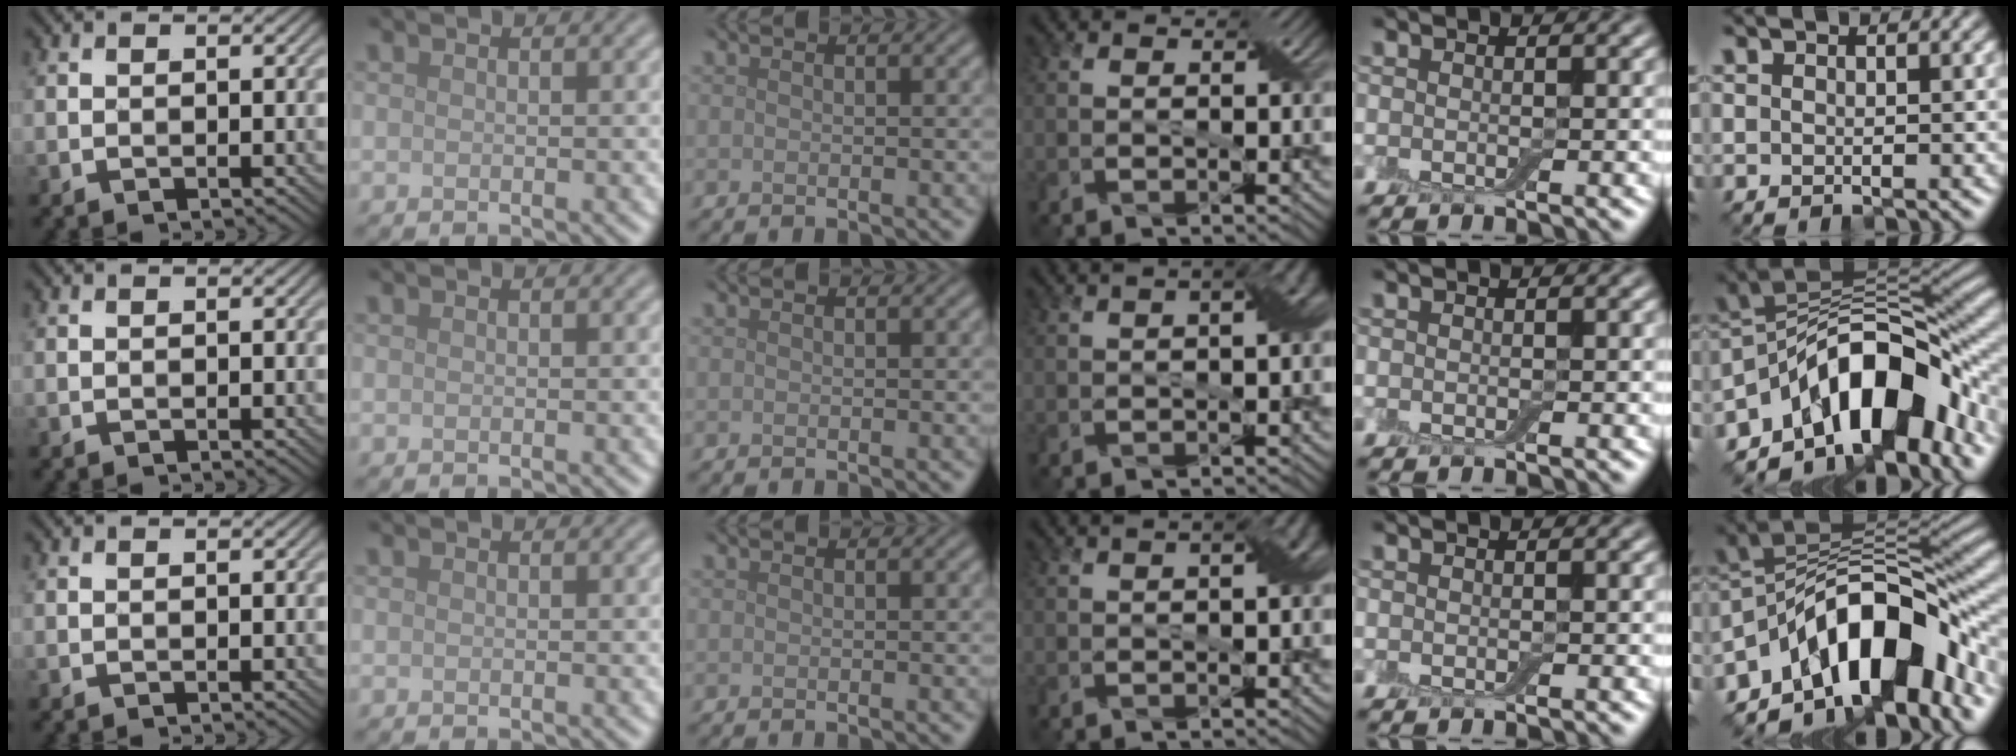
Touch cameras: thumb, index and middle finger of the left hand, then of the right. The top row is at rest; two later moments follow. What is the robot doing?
{"motion": "pour", "object": "bottle"}